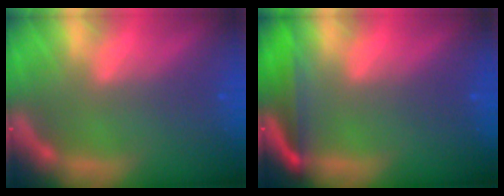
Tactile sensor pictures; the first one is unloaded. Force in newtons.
{"total": 4.4}